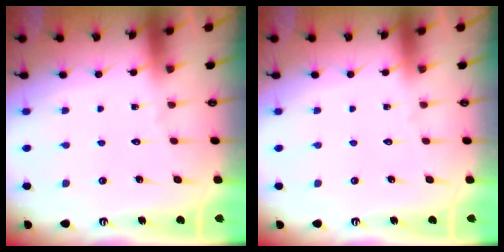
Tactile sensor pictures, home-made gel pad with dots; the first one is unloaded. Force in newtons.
{"total": 0.0}